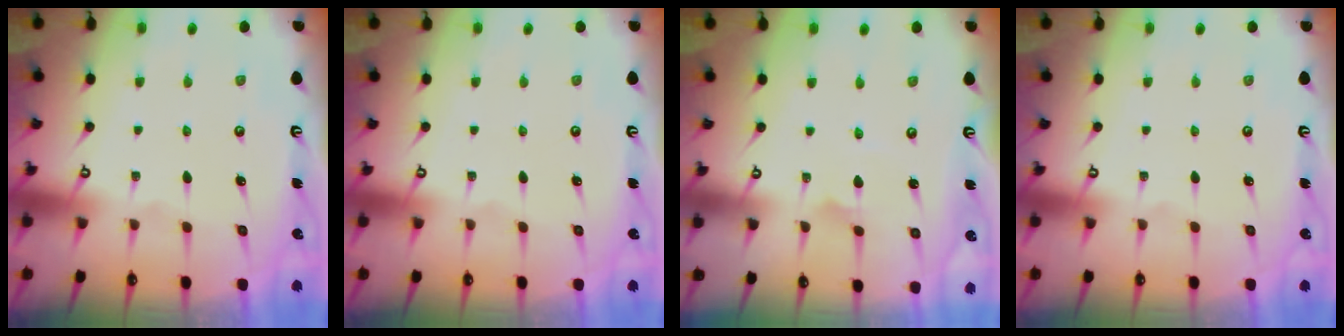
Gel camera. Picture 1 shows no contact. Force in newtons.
{"total": 0.0}
{"total": 2.0, "press": 2.0, "slide": 0.1}
{"total": 0.0}